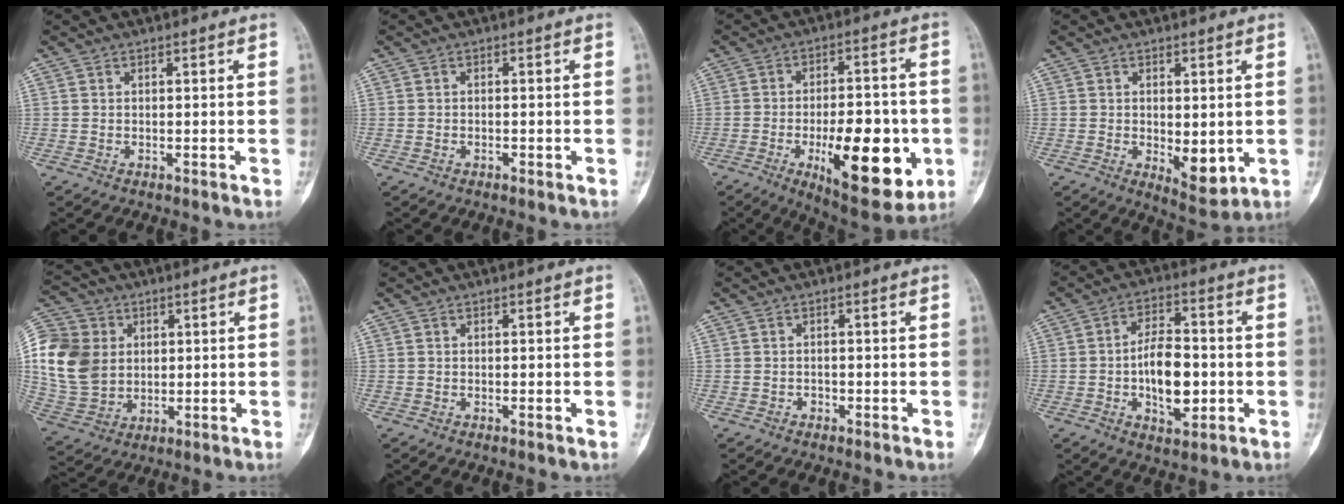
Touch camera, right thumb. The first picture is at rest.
{"total": 0.7, "force": [-0.3, 0.4, 0.4], "torque": [-0.008, 0.002, -0.005]}
{"total": 20.4, "force": [-5.8, 8.5, 17.6], "torque": [-0.227, 0.009, -0.072]}
{"total": 6.7, "force": [-0.8, 3.2, 5.8], "torque": [-0.066, -0.017, 0.002]}
{"total": 16.0, "force": [2.6, 13.2, 8.8], "torque": [-0.169, 0.000, 0.056]}
{"total": 0.5, "force": [-0.1, 0.2, 0.5], "torque": [-0.009, -0.002, -0.001]}
{"total": 0.8, "force": [-0.5, 0.6, 0.2], "torque": [-0.002, 0.003, -0.010]}
{"total": 11.3, "force": [-1.6, 6.2, 9.3], "torque": [-0.128, 0.015, -0.025]}